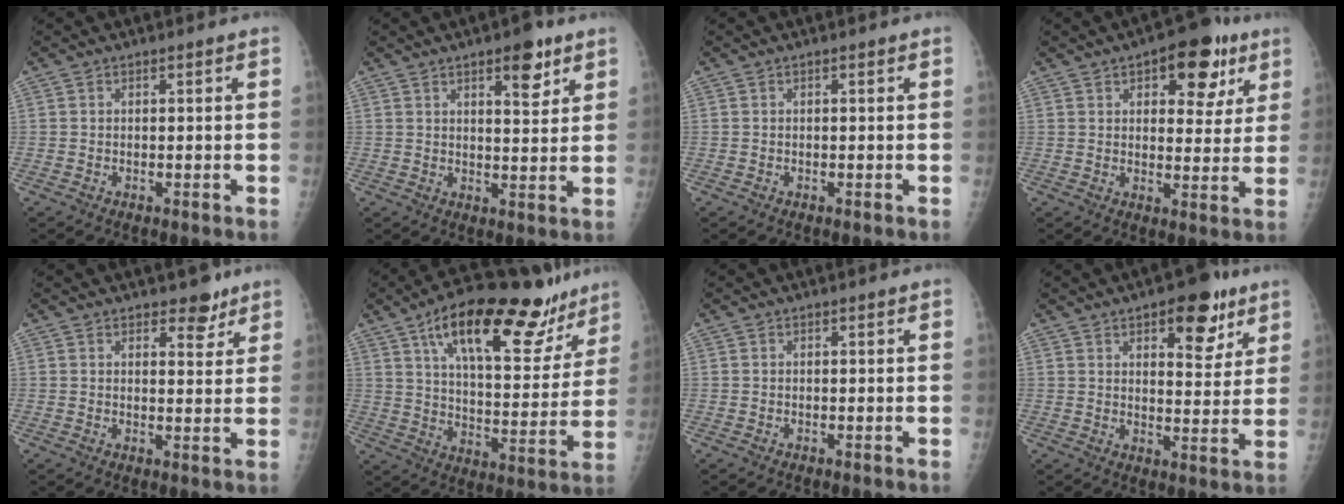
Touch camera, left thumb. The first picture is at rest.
{"total": 6.8, "force": [4.0, 2.5, 5.0], "torque": [-0.052, -0.022, 0.053]}
{"total": 0.0}
{"total": 12.3, "force": [6.3, 6.3, 8.5], "torque": [-0.062, -0.017, 0.079]}
{"total": 4.1, "force": [3.1, 2.1, 1.7], "torque": [0.002, -0.019, 0.043]}
{"total": 25.6, "force": [16.0, 9.9, 17.4], "torque": [-0.217, -0.035, 0.245]}
{"total": 0.0}
{"total": 11.2, "force": [6.3, 5.1, 7.7], "torque": [-0.066, -0.029, 0.084]}